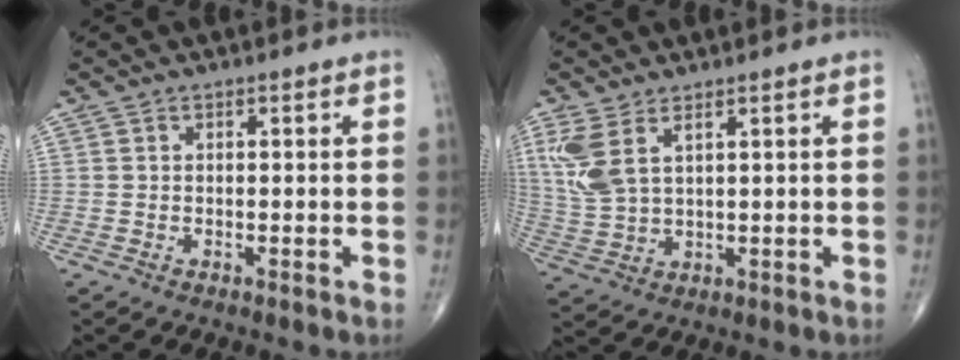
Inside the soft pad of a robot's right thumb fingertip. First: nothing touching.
{"total": 7.6, "force": [3.6, 3.3, 5.9], "torque": [-0.146, -0.006, 0.085]}